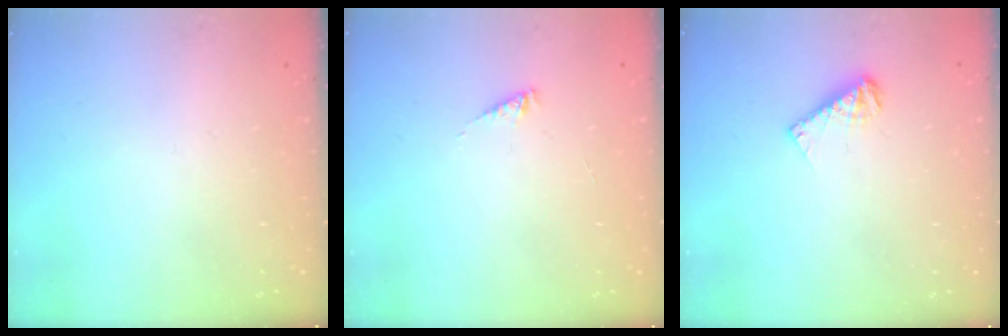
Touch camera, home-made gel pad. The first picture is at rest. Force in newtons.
{"total": 1.6, "press": 1.6, "slide": 0.3}
{"total": 5.9, "press": 5.8, "slide": 0.5}